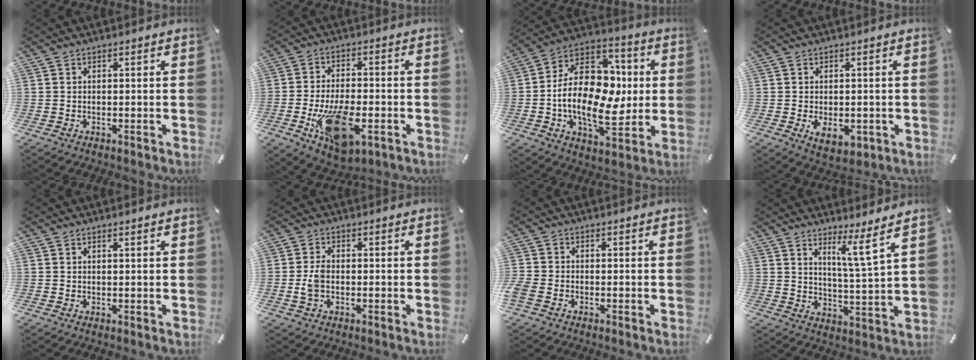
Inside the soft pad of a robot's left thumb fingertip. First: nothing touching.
{"total": 16.4, "force": [-5.3, 8.7, 12.8], "torque": [-0.229, -0.003, -0.084]}
{"total": 21.2, "force": [-1.3, 14.5, 15.5], "torque": [-0.274, -0.002, -0.017]}
{"total": 5.2, "force": [-1.1, 3.2, 3.9], "torque": [-0.068, -0.008, -0.022]}
{"total": 0.5, "force": [0.3, 0.0, 0.4], "torque": [-0.008, 0.000, 0.005]}
{"total": 4.1, "force": [-0.7, 2.7, 3.0], "torque": [-0.060, 0.003, -0.011]}
{"total": 2.6, "force": [-1.6, 1.7, 1.0], "torque": [-0.027, 0.004, -0.034]}
{"total": 8.8, "force": [6.0, -0.1, 6.4], "torque": [-0.109, -0.042, 0.094]}